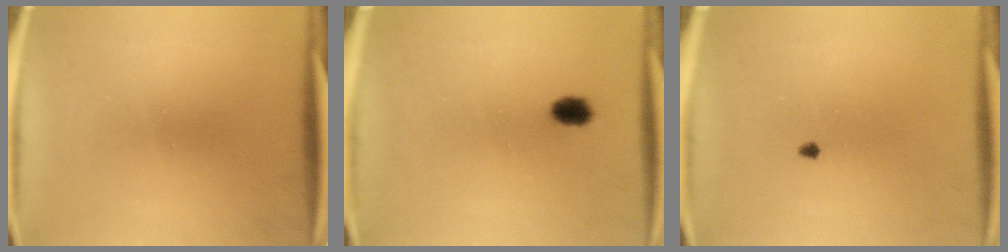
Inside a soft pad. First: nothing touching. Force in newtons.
{"total": 2.8}
{"total": 0.7}